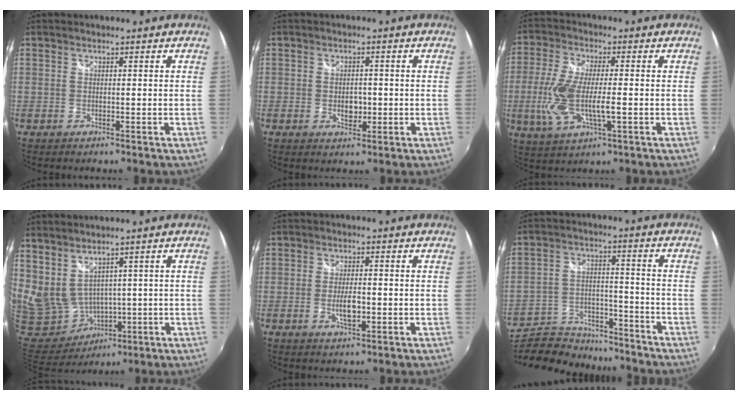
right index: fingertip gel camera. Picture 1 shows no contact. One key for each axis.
{"total": 3.4, "fx": -0.7, "fy": 2.4, "fz": 2.3, "tx": -0.037, "ty": -0.001, "tz": -0.011}
{"total": 11.7, "fx": -2.0, "fy": 4.0, "fz": 10.8, "tx": -0.232, "ty": -0.010, "tz": -0.037}
{"total": 11.5, "fx": 3.5, "fy": 7.9, "fz": 7.6, "tx": -0.167, "ty": -0.018, "tz": 0.105}
{"total": 4.2, "fx": -1.1, "fy": 1.6, "fz": 3.7, "tx": -0.071, "ty": -0.004, "tz": -0.019}
{"total": 21.7, "fx": -18.4, "fy": 7.8, "fz": 8.3, "tx": -0.185, "ty": -0.002, "tz": -0.281}